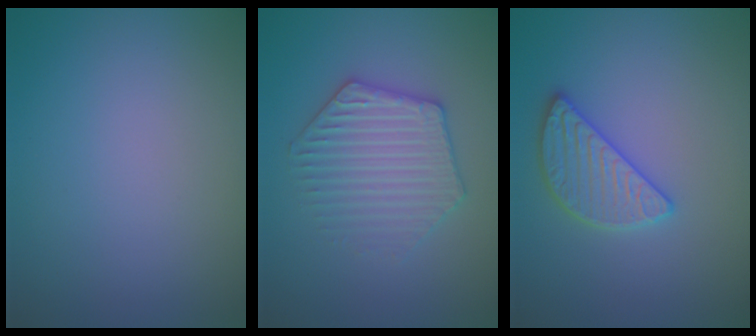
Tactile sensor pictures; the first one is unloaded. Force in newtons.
{"total": 3.6, "press": 3.5, "slide": 0.5}
{"total": 2.8, "press": 2.8, "slide": 0.3}